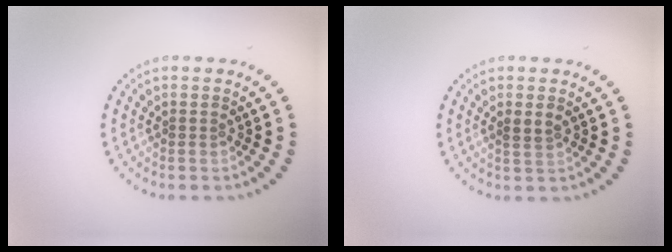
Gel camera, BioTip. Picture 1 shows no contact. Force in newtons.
{"total": 1.1, "press": 1.1, "slide": 0.3}